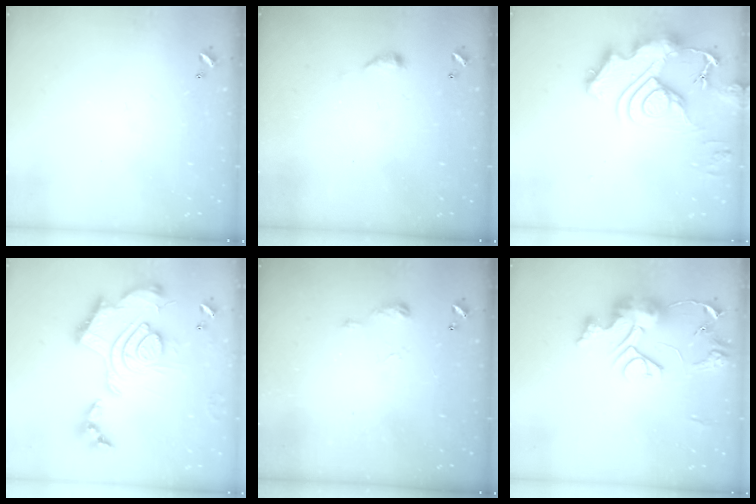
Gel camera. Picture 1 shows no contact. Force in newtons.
{"total": 3.5, "press": 3.4, "slide": 0.6}
{"total": 16.4, "press": 16.3, "slide": 1.5}
{"total": 2.5, "press": 1.9, "slide": 1.7}
{"total": 5.4, "press": 5.3, "slide": 0.8}
{"total": 13.9, "press": 13.8, "slide": 1.5}